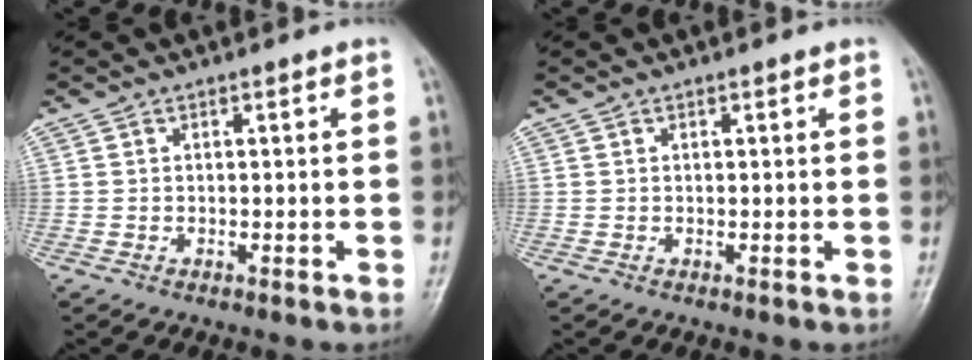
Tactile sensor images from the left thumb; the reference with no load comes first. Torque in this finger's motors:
{"motor_torque": [0.10, 0.01, -0.16, -0.03, -0.03]}